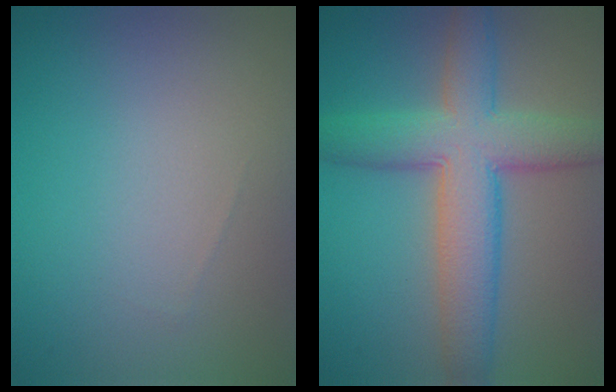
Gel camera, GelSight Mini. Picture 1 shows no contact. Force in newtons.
{"total": 7.9, "press": 7.9, "slide": 0.2}